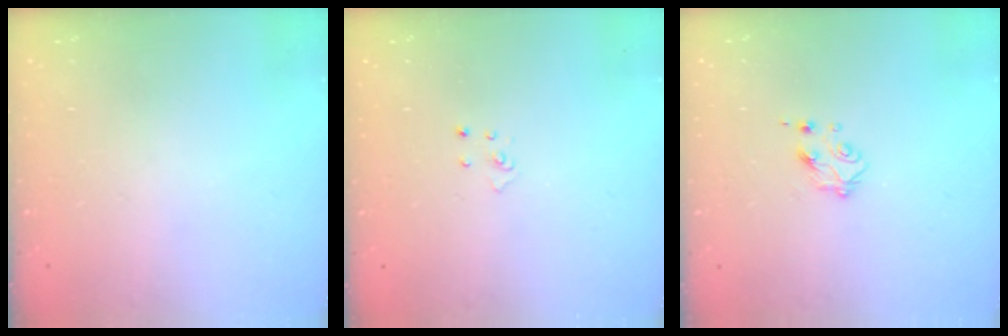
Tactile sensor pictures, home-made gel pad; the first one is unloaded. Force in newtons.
{"total": 3.0, "press": 2.9, "slide": 0.3}
{"total": 4.6, "press": 4.5, "slide": 0.6}